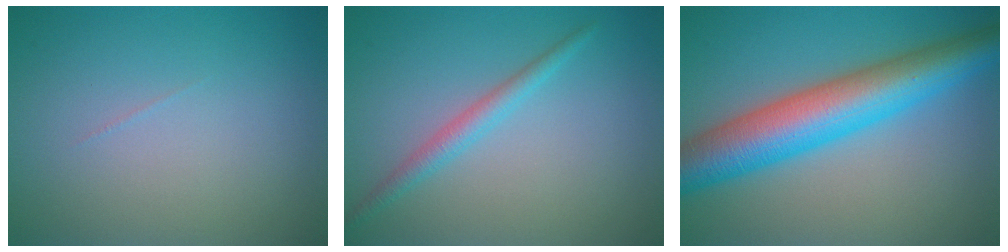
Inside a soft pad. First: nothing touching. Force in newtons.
{"total": 2.0, "press": 2.0, "slide": 0.0}
{"total": 9.5, "press": 9.5, "slide": 0.2}